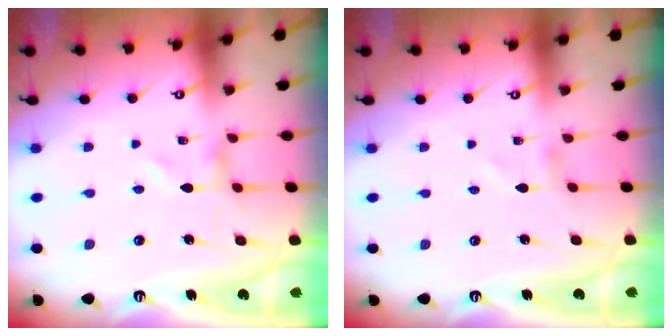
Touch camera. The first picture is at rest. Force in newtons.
{"total": 0.9, "press": 0.8, "slide": 0.1}